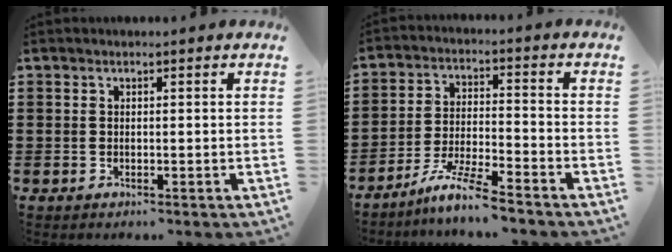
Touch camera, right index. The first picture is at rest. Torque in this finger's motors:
{"motor_torque": [0.45, 0.44, 0.13, 0.04]}